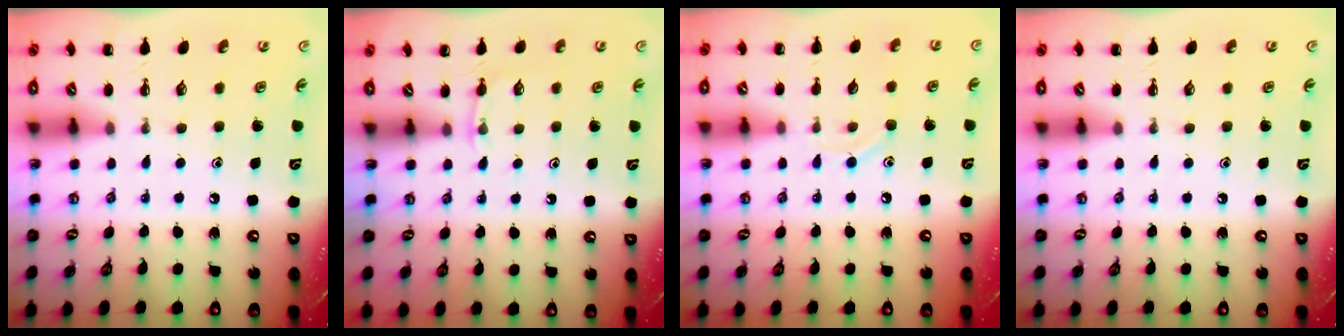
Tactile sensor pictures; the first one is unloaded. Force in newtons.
{"total": 3.3, "press": 3.1, "slide": 1.2}
{"total": 5.5, "press": 5.3, "slide": 1.3}
{"total": 0.0}